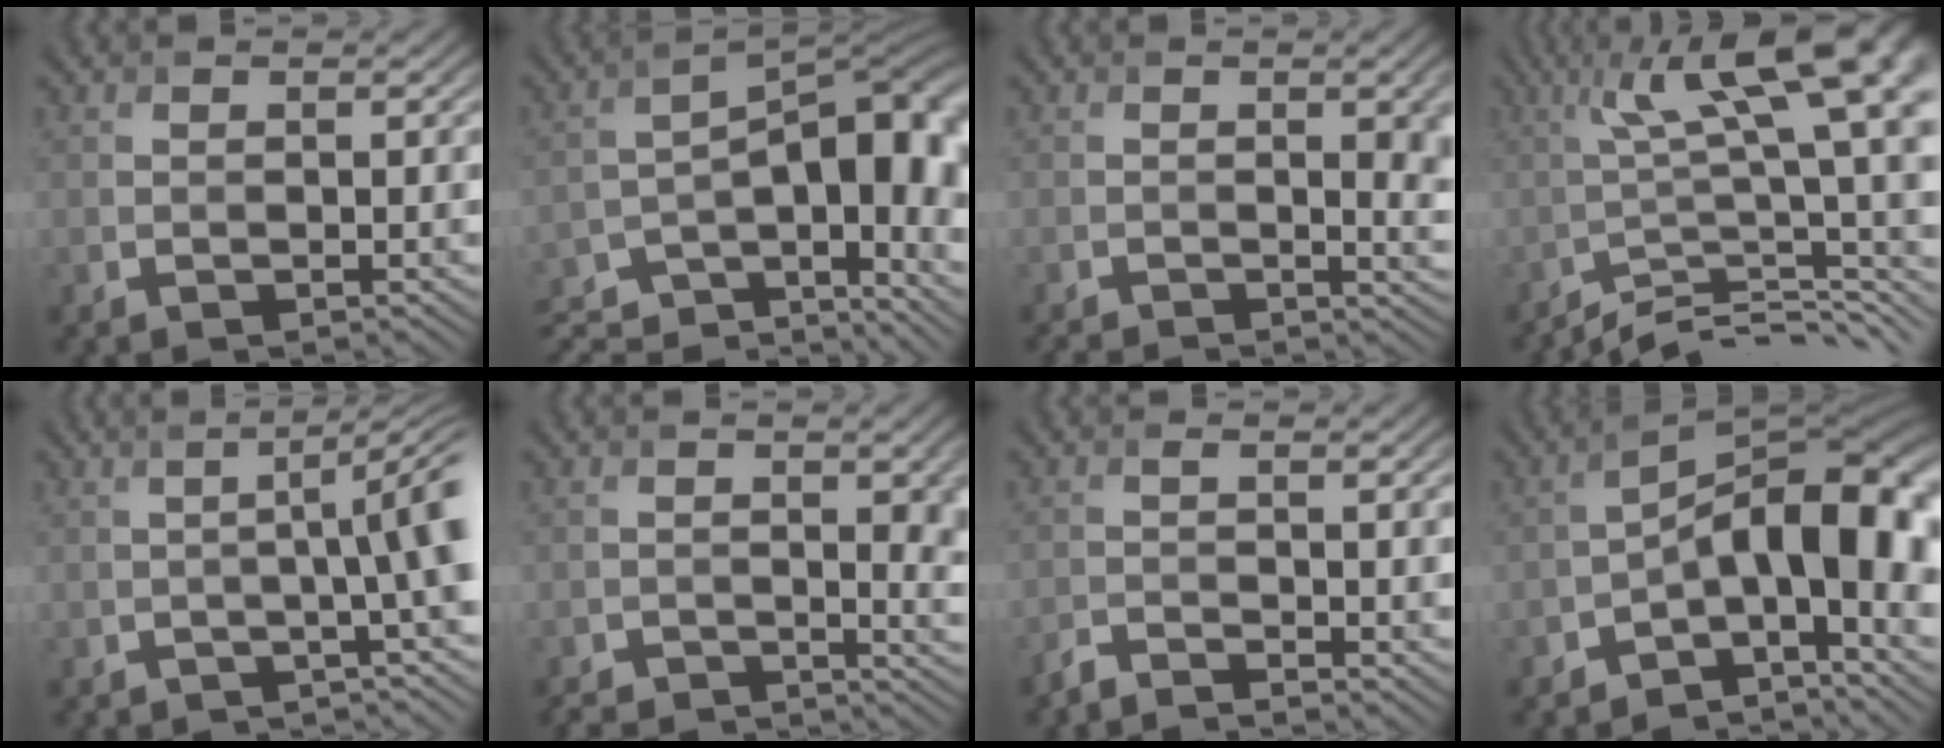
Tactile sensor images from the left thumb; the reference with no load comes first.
{"total": 14.0, "force": [-9.5, 4.3, 9.3], "torque": [-0.155, -0.011, -0.146]}
{"total": 5.9, "force": [-0.9, 1.9, 5.6], "torque": [-0.067, -0.009, -0.005]}
{"total": 14.3, "force": [-3.2, 3.8, 13.4], "torque": [-0.194, 0.012, -0.051]}
{"total": 6.7, "force": [-1.3, 1.2, 6.5], "torque": [-0.069, 0.006, -0.016]}
{"total": 4.3, "force": [-2.4, 1.1, 3.4], "torque": [-0.047, -0.002, -0.039]}
{"total": 2.8, "force": [-2.6, 0.2, 1.1], "torque": [-0.009, -0.002, -0.058]}
{"total": 10.1, "force": [-3.2, 3.7, 8.8], "torque": [-0.131, 0.011, -0.056]}